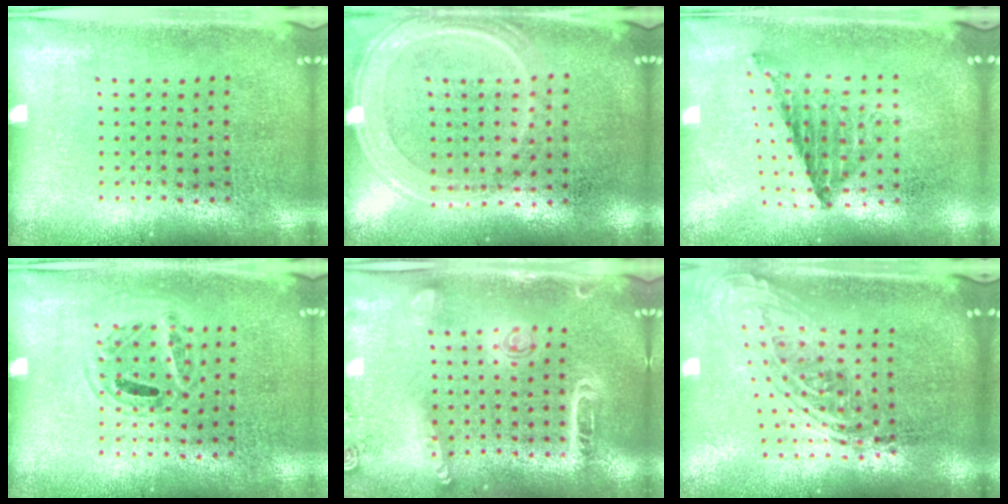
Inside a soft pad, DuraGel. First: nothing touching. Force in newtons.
{"total": 1.2, "press": 1.2, "slide": 0.3}
{"total": 0.8, "press": 0.8, "slide": 0.1}
{"total": 1.0, "press": 0.7, "slide": 0.6}
{"total": 1.5, "press": 1.4, "slide": 0.6}
{"total": 2.1, "press": 1.5, "slide": 1.4}